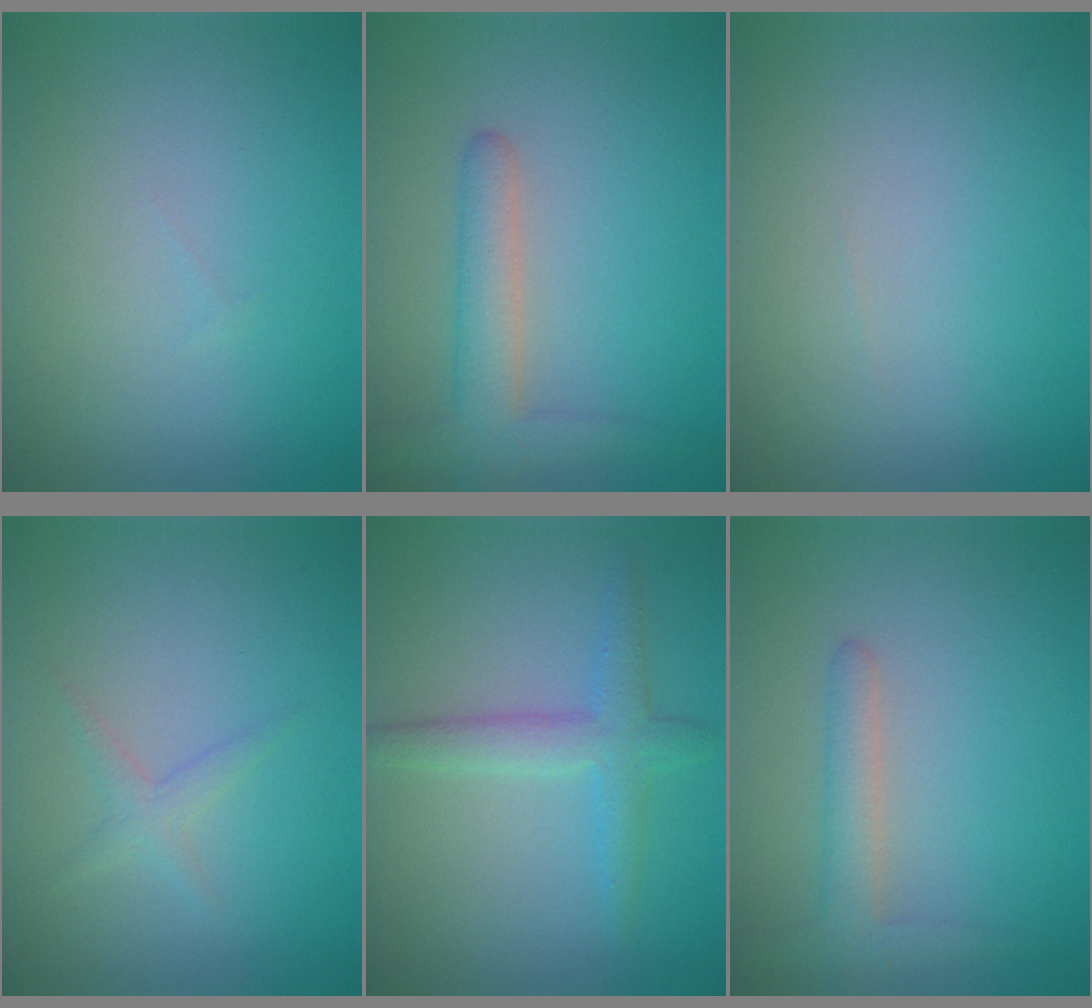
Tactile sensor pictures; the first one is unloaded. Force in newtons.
{"total": 3.6, "press": 3.6, "slide": 0.3}
{"total": 0.0}
{"total": 1.2, "press": 1.2, "slide": 0.1}
{"total": 2.8, "press": 2.8, "slide": 0.1}
{"total": 2.4, "press": 2.4, "slide": 0.3}